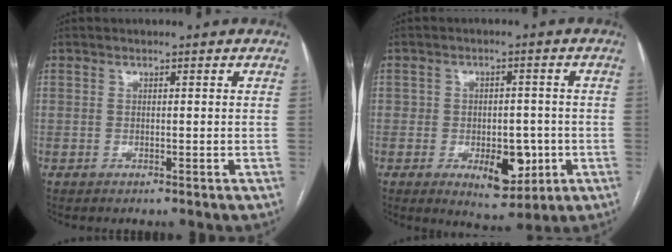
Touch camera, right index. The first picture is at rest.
{"total": 7.6, "force": [-2.3, 4.1, 5.9], "torque": [-0.073, 0.007, -0.021]}